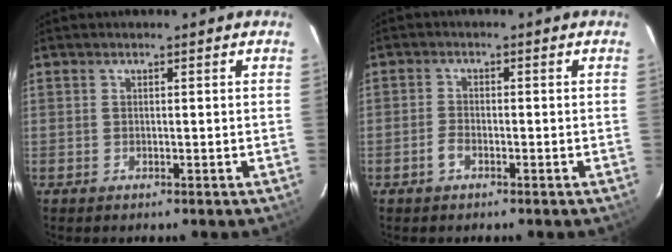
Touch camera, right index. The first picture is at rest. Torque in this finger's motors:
{"motor_torque": [-0.01, -0.07, 0.19, 0.03]}